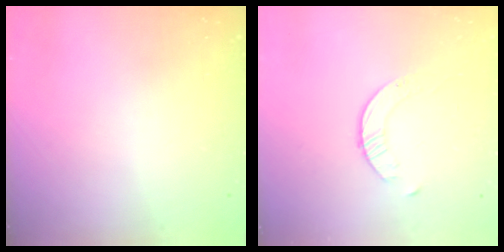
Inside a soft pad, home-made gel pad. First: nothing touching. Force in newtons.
{"total": 1.7, "press": 1.7, "slide": 0.2}